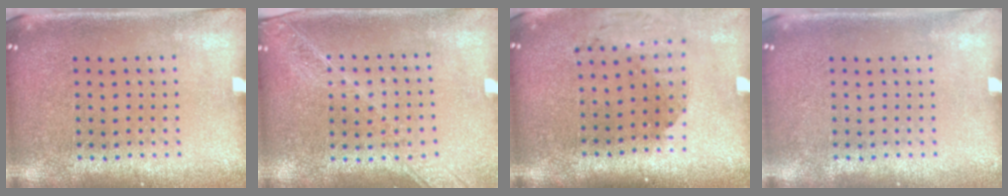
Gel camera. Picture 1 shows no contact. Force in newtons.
{"total": 1.7, "press": 1.5, "slide": 0.8}
{"total": 1.7, "press": 1.3, "slide": 1.1}
{"total": 0.0}